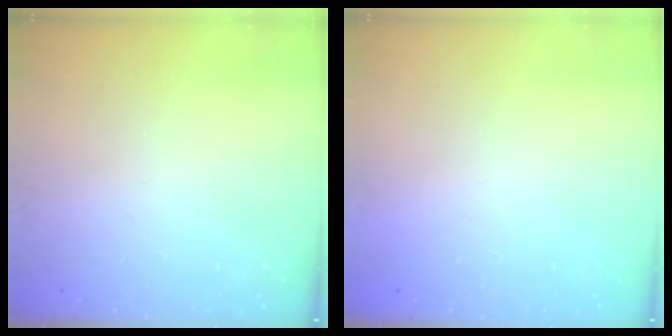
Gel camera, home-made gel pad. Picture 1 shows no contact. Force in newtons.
{"total": 1.6, "press": 1.5, "slide": 0.1}